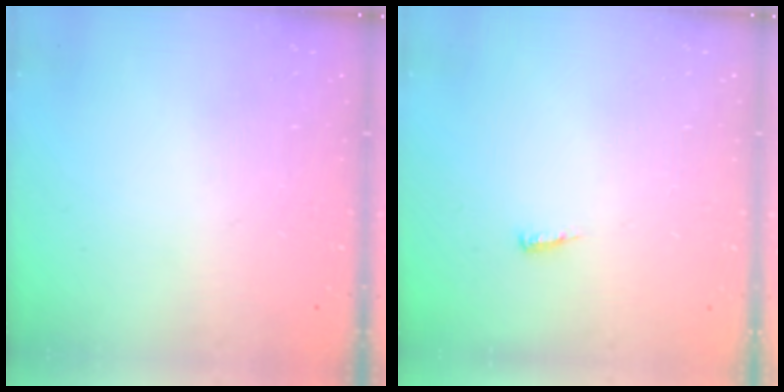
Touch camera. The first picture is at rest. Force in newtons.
{"total": 4.9, "press": 4.9, "slide": 0.5}